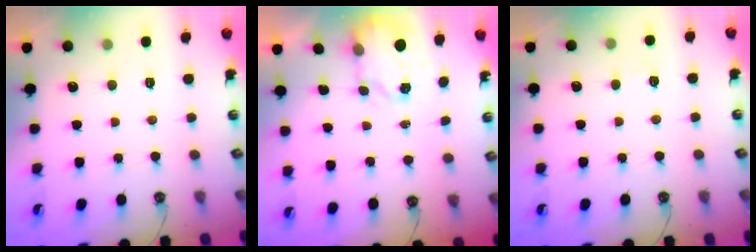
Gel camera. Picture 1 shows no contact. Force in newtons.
{"total": 3.7, "press": 3.7, "slide": 0.4}
{"total": 2.7, "press": 2.6, "slide": 0.4}